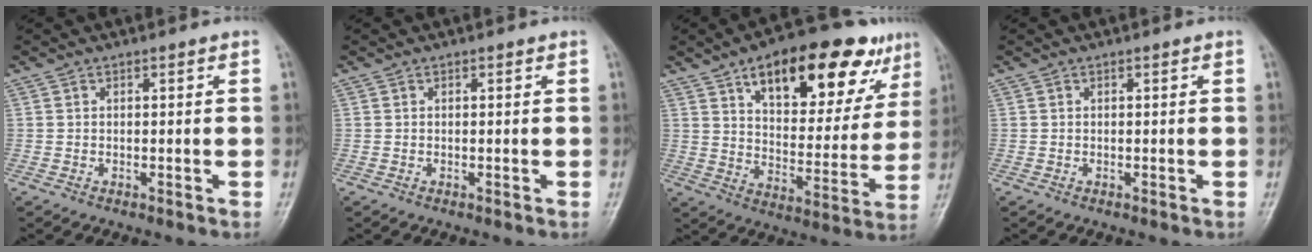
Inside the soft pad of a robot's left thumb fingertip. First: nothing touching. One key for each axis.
{"total": 0.0}
{"total": 23.6, "fx": 13.0, "fy": 10.3, "fz": 16.7, "tx": -0.192, "ty": -0.023, "tz": 0.199}
{"total": 0.0}